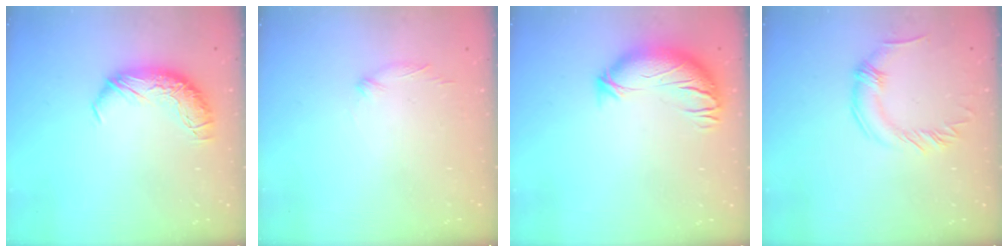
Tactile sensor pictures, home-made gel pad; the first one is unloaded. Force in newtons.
{"total": 7.5, "press": 7.4, "slide": 0.7}
{"total": 3.5, "press": 2.7, "slide": 2.2}
{"total": 0.0}